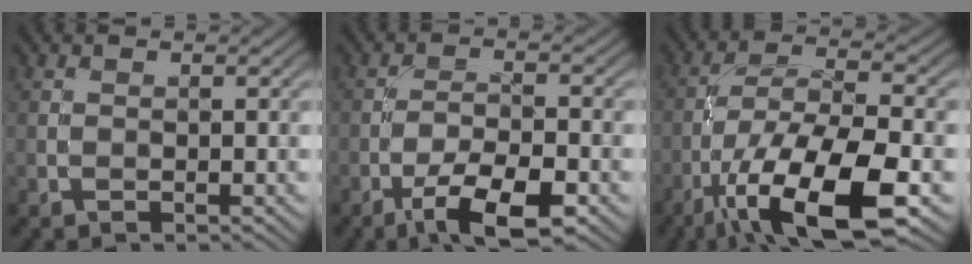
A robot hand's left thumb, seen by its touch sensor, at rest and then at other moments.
{"total": 7.7, "force": [-4.4, 2.3, 5.8], "torque": [-0.103, 0.000, -0.080]}
{"total": 15.2, "force": [-7.4, 5.1, 12.3], "torque": [-0.228, -0.012, -0.139]}